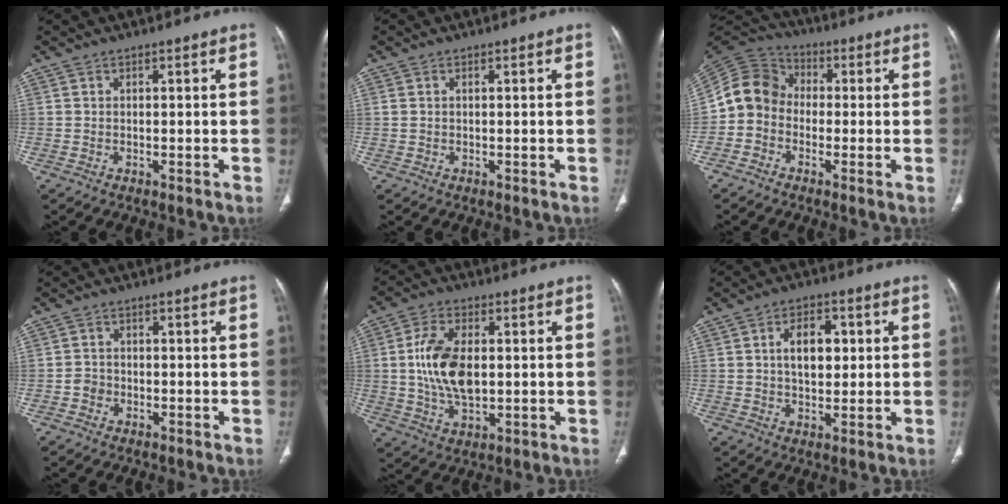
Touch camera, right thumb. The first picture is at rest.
{"total": 0.9, "force": [0.2, 0.6, 0.6], "torque": [-0.021, 0.009, 0.009]}
{"total": 9.5, "force": [-1.4, 8.3, 4.4], "torque": [-0.075, 0.038, -0.043]}
{"total": 2.1, "force": [-0.8, 1.8, 0.6], "torque": [-0.004, 0.009, -0.019]}
{"total": 12.1, "force": [0.8, 6.9, 9.9], "torque": [-0.187, 0.000, 0.021]}
{"total": 7.9, "force": [1.4, 4.8, 6.0], "torque": [-0.074, 0.005, 0.022]}